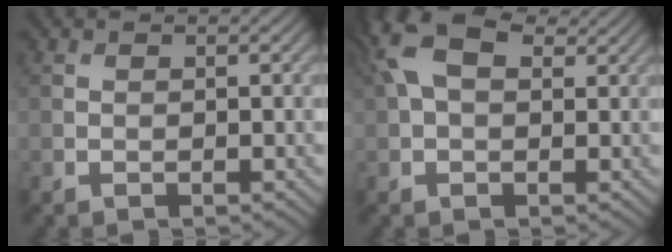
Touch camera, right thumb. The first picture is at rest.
{"total": 8.3, "force": [3.2, 4.7, 6.0], "torque": [-0.145, 0.024, 0.053]}